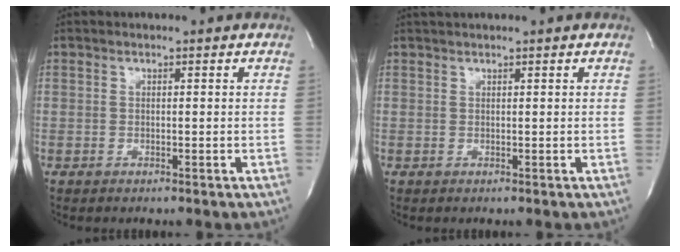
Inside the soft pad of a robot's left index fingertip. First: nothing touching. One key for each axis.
{"total": 1.2, "fx": 1.1, "fy": -0.3, "fz": 0.5, "tx": -0.006, "ty": 0.014, "tz": 0.025}